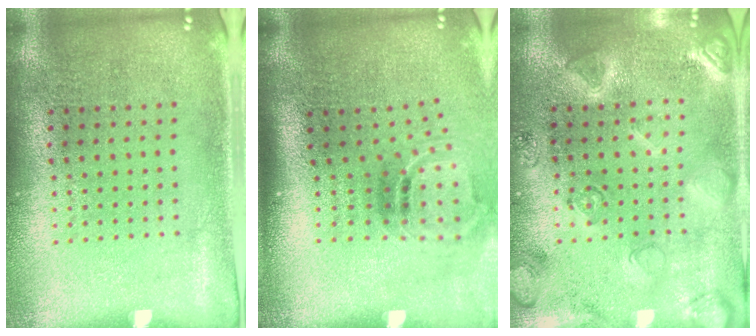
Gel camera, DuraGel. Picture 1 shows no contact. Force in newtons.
{"total": 1.9, "press": 1.1, "slide": 1.5}
{"total": 2.7, "press": 2.7, "slide": 0.4}